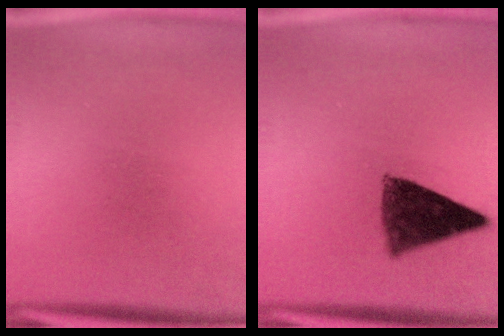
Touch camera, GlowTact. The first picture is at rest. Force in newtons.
{"total": 9.3}